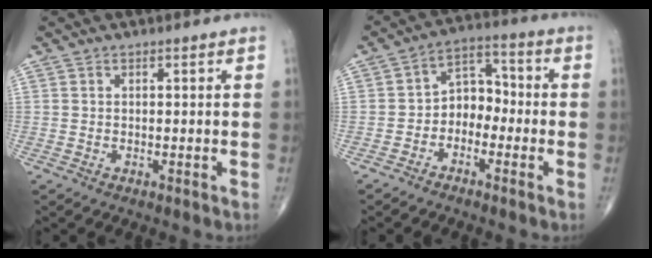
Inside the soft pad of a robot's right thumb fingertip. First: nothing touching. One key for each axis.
{"total": 6.8, "fx": -2.3, "fy": 5.0, "fz": 3.9, "tx": -0.031, "ty": 0.041, "tz": -0.057}